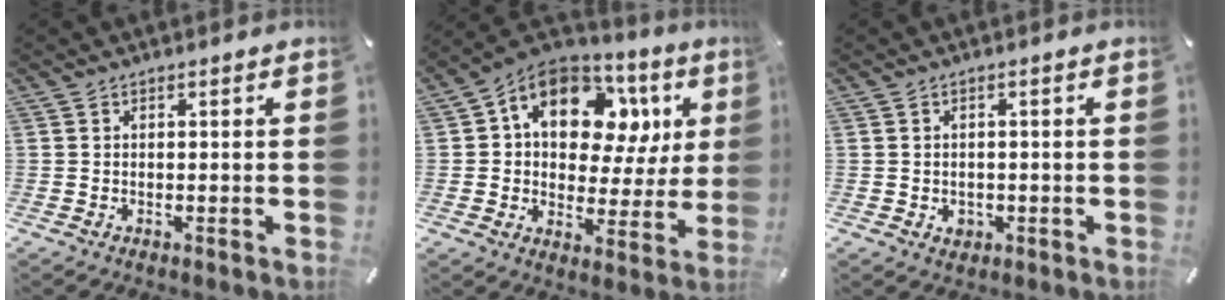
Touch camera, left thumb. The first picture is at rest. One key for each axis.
{"total": 15.1, "fx": 7.5, "fy": 9.4, "fz": 9.1, "tx": -0.147, "ty": -0.046, "tz": 0.129}
{"total": 2.3, "fx": -0.6, "fy": 2.0, "fz": 0.9, "tx": -0.017, "ty": 0.003, "tz": -0.012}